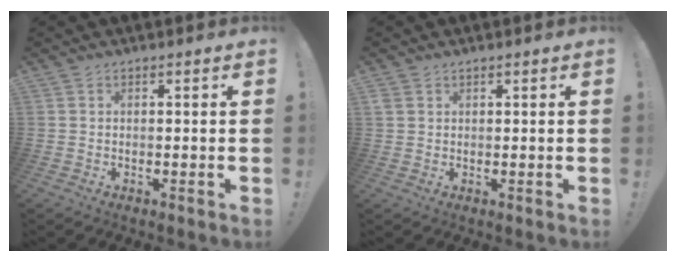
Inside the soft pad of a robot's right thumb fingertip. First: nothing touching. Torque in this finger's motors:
{"motor_torque": [0.29, -0.38, -0.10, 0.29, 0.10]}